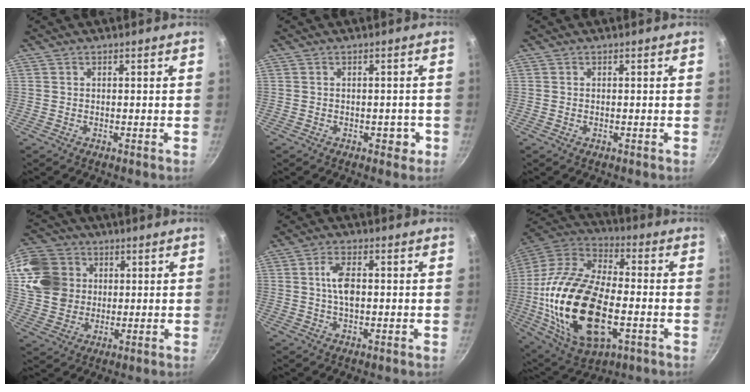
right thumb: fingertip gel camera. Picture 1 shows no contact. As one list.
[{"total": 2.6, "force": [-0.9, 1.7, 1.6], "torque": [0.000, 0.013, -0.007]}, {"total": 0.0}, {"total": 16.4, "force": [4.5, 13.9, 7.4], "torque": [-0.141, 0.009, 0.089]}, {"total": 5.5, "force": [0.4, 2.7, 4.8], "torque": [-0.088, 0.008, 0.003]}, {"total": 28.3, "force": [-4.9, 14.9, 23.5], "torque": [-0.459, 0.018, -0.086]}]